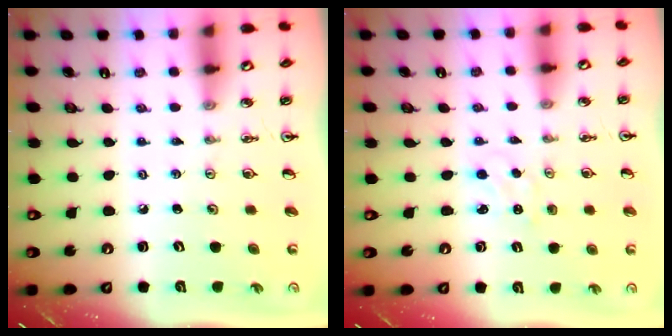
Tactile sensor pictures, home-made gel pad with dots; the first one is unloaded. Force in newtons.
{"total": 0.5, "press": 0.5, "slide": 0.1}